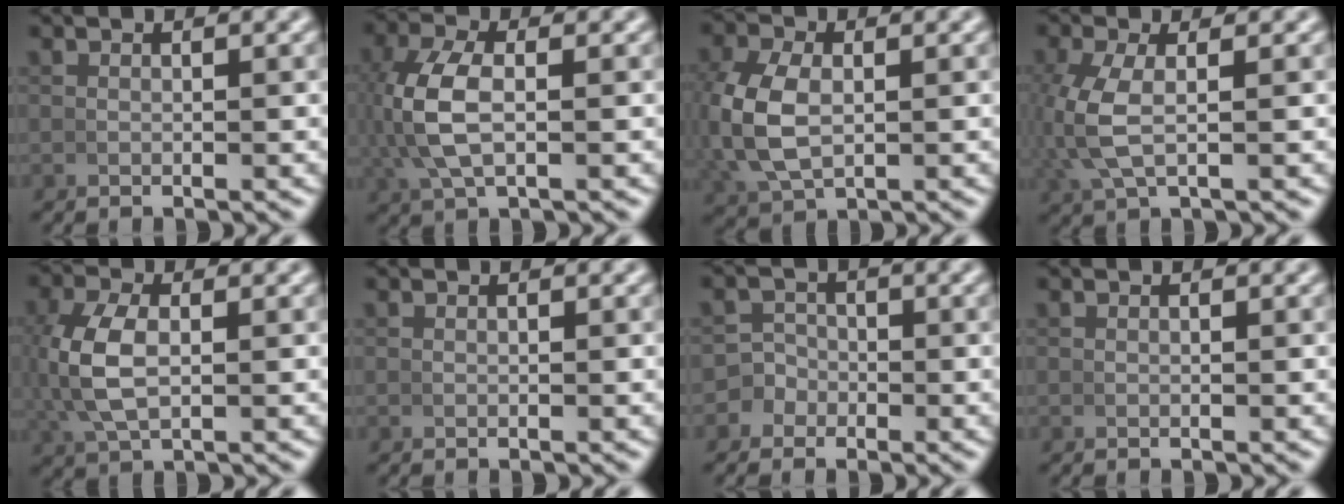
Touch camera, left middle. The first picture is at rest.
{"total": 5.2, "force": [0.4, 2.4, 4.6], "torque": [-0.120, -0.003, 0.016]}
{"total": 5.3, "force": [0.3, 3.6, 3.9], "torque": [-0.121, -0.010, 0.022]}
{"total": 3.7, "force": [0.5, 1.3, 3.4], "torque": [-0.094, -0.002, 0.018]}
{"total": 5.1, "force": [0.4, 2.7, 4.2], "torque": [-0.116, -0.002, 0.017]}
{"total": 0.0}
{"total": 3.7, "force": [-1.4, 3.3, 0.6], "torque": [-0.008, -0.003, -0.031]}
{"total": 0.0}